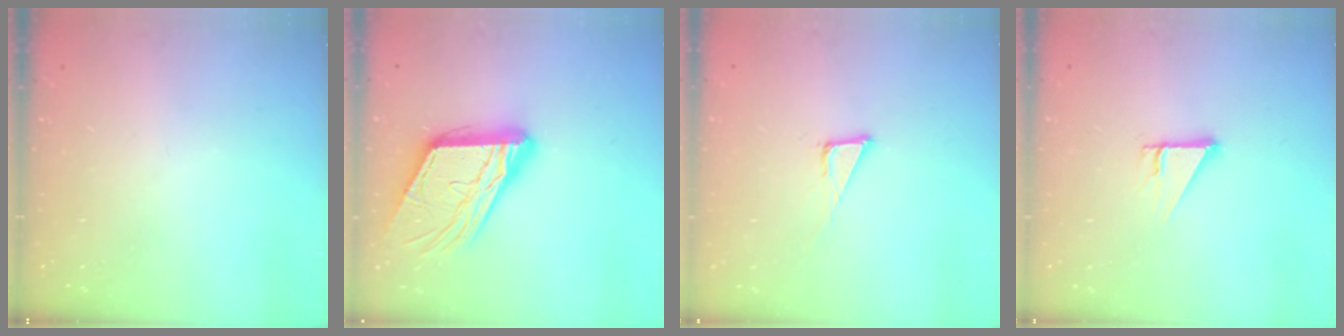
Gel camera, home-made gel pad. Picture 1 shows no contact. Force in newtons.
{"total": 18.3, "press": 18.2, "slide": 1.8}
{"total": 4.3, "press": 4.3, "slide": 0.2}
{"total": 2.7, "press": 2.7, "slide": 0.0}